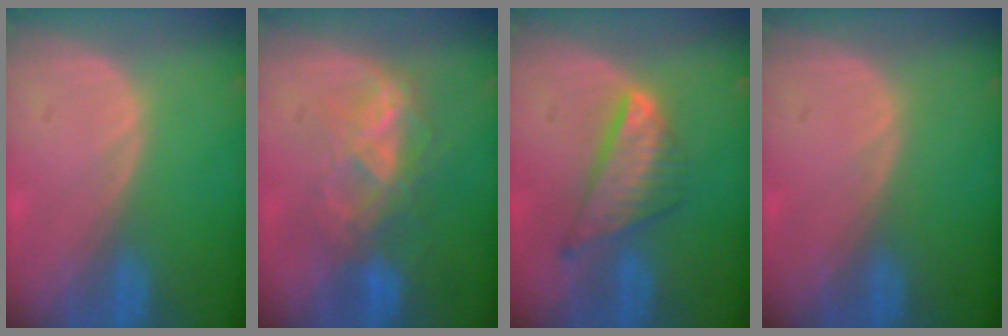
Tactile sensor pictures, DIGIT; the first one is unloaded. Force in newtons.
{"total": 6.7, "press": 6.5, "slide": 1.5}
{"total": 7.8, "press": 6.6, "slide": 4.1}
{"total": 0.0}